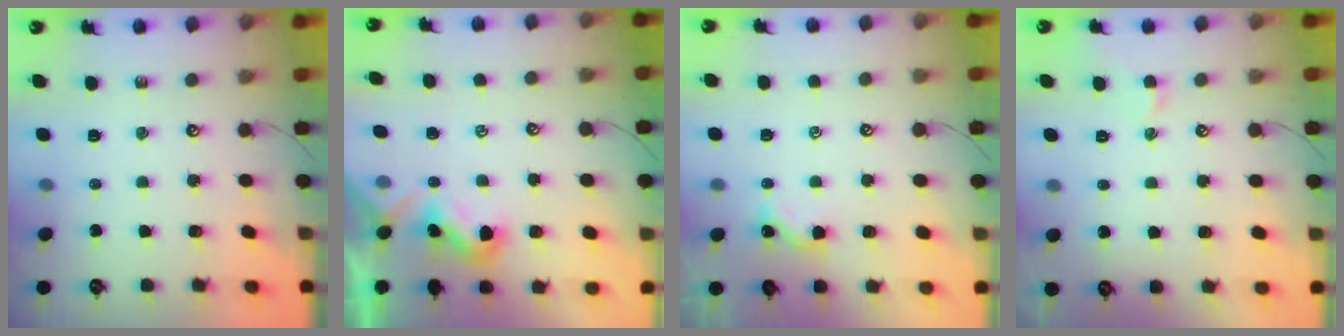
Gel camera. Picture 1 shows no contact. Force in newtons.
{"total": 1.3, "press": 1.3, "slide": 0.4}
{"total": 1.1, "press": 1.0, "slide": 0.5}
{"total": 1.2, "press": 1.0, "slide": 0.6}